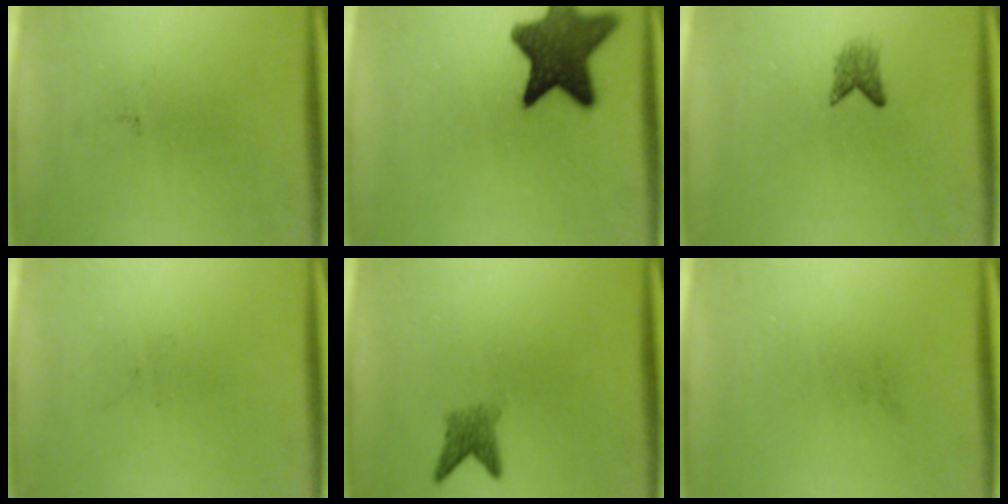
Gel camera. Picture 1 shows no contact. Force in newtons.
{"total": 12.3}
{"total": 1.9}
{"total": 0.0}
{"total": 2.4}
{"total": 0.0}